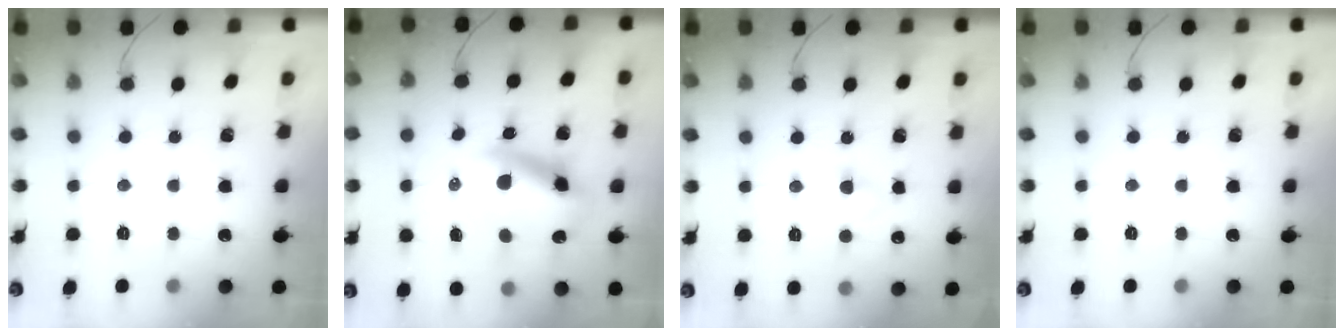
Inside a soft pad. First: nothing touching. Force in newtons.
{"total": 10.8, "press": 10.4, "slide": 2.7}
{"total": 2.8, "press": 2.6, "slide": 1.0}
{"total": 0.0}